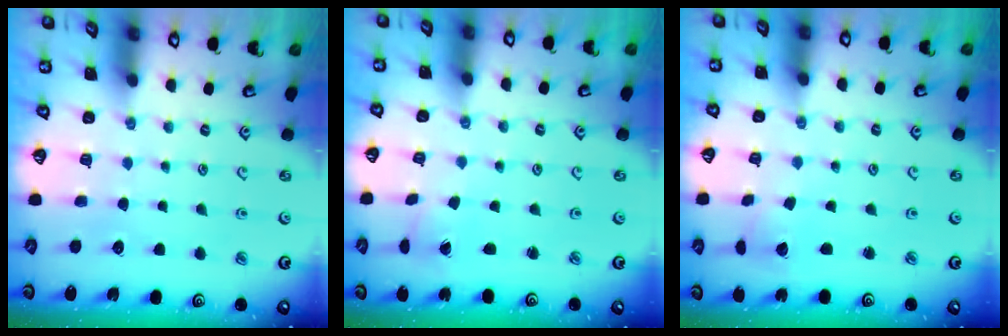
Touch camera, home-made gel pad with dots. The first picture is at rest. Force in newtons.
{"total": 0.8, "press": 0.8, "slide": 0.1}
{"total": 2.0, "press": 2.0, "slide": 0.1}